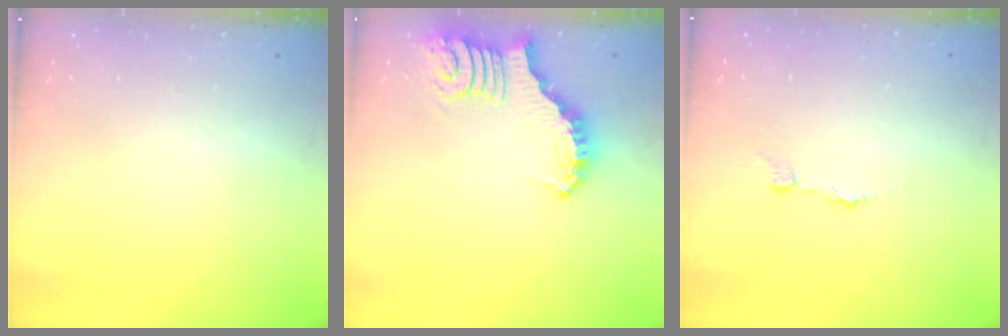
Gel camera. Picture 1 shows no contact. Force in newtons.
{"total": 3.3, "press": 3.2, "slide": 0.8}
{"total": 1.7, "press": 1.7, "slide": 0.1}